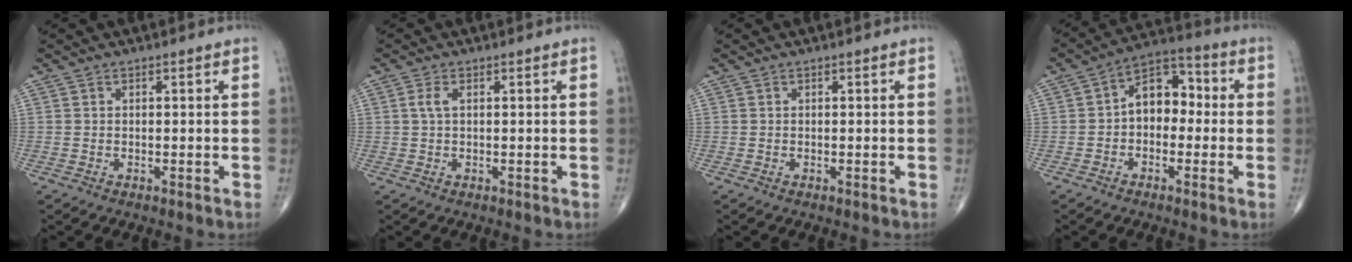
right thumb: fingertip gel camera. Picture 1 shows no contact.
{"total": 2.0, "force": [0.6, 1.0, 1.7], "torque": [-0.042, 0.008, 0.012]}
{"total": 0.0}
{"total": 9.4, "force": [-0.3, 6.4, 6.9], "torque": [-0.075, 0.038, -0.021]}